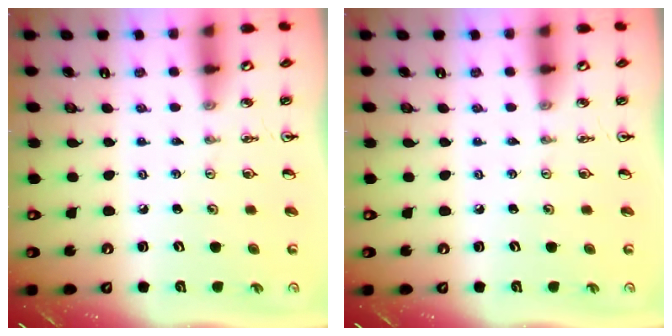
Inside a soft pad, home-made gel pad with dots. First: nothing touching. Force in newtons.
{"total": 0.0}